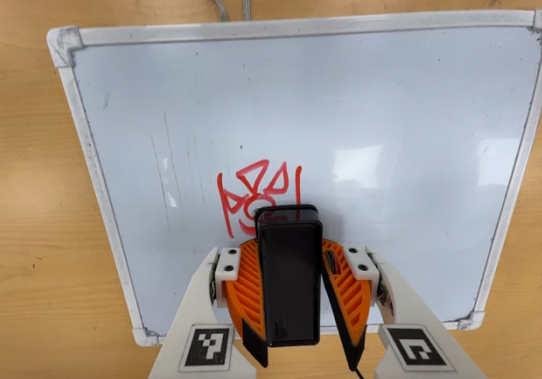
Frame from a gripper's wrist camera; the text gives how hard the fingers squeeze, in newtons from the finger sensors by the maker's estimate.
{"total": 12.7, "left": 14.2, "right": 11.1}